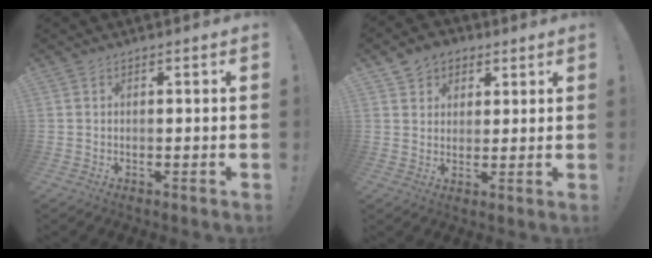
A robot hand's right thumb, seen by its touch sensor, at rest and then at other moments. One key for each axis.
{"total": 5.6, "fx": 2.5, "fy": 4.9, "fz": 1.0, "tx": -0.010, "ty": -0.013, "tz": 0.049}